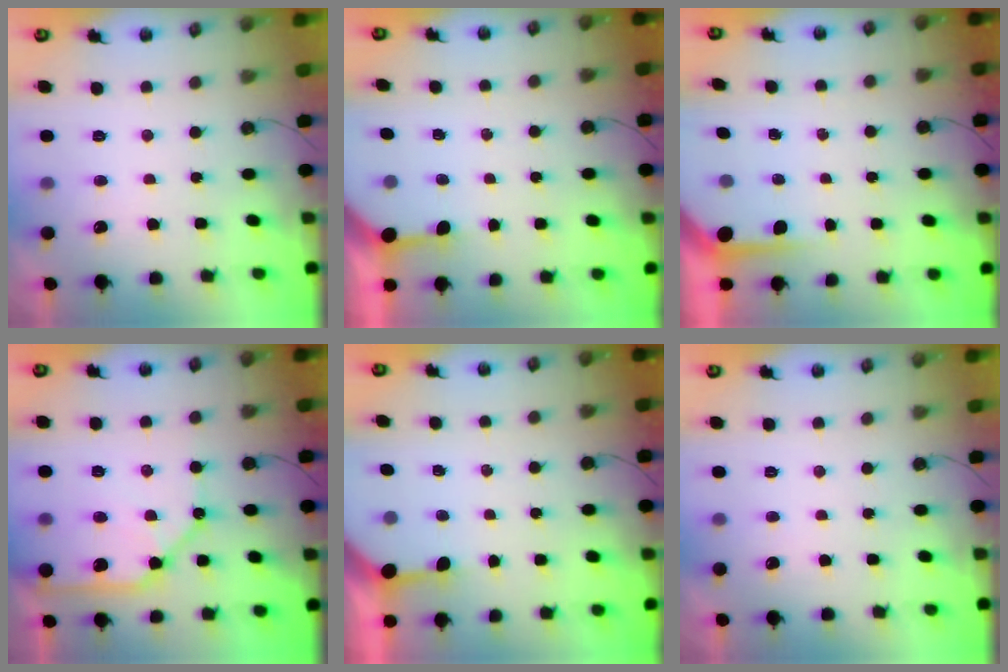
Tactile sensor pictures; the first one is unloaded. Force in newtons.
{"total": 3.5, "press": 3.4, "slide": 0.4}
{"total": 3.7, "press": 3.7, "slide": 0.2}
{"total": 14.1, "press": 13.9, "slide": 1.8}
{"total": 3.5, "press": 3.4, "slide": 0.4}
{"total": 0.8, "press": 0.5, "slide": 0.6}